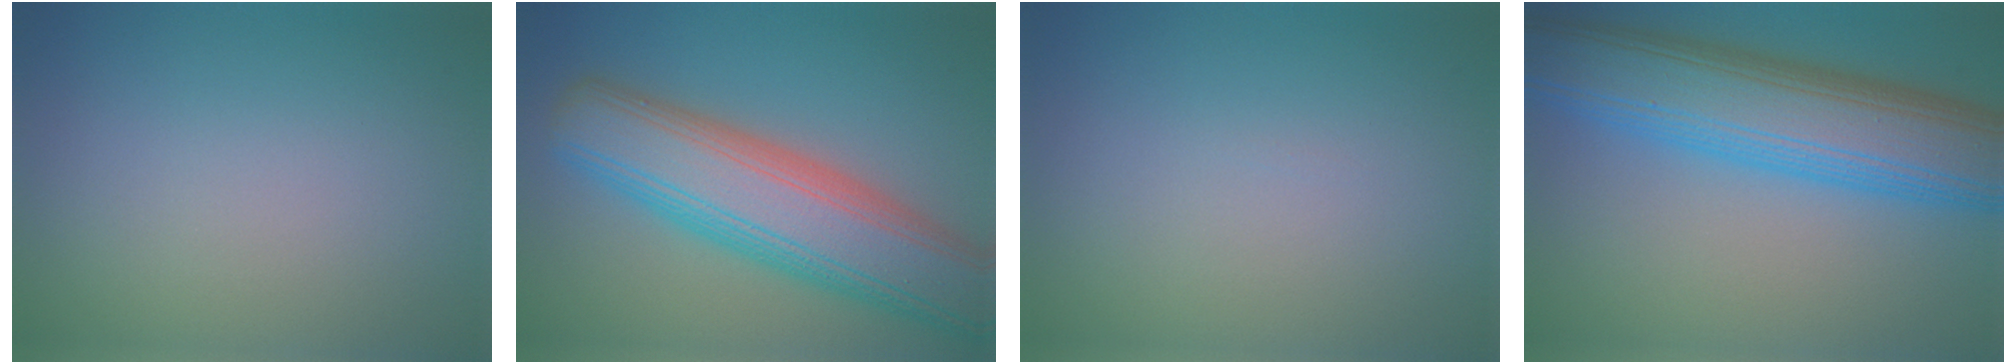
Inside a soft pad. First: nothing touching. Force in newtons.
{"total": 10.4, "press": 10.4, "slide": 0.6}
{"total": 0.0}
{"total": 11.4, "press": 11.4, "slide": 0.2}